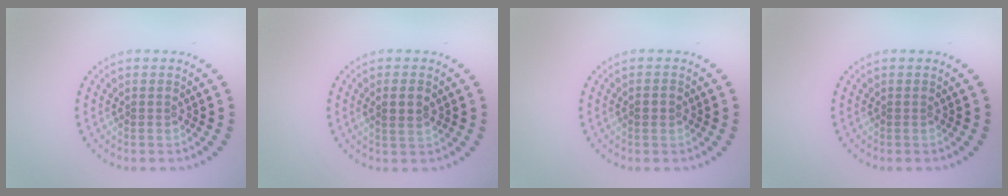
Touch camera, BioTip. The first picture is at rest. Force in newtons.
{"total": 1.9, "press": 1.8, "slide": 0.6}
{"total": 1.4, "press": 1.4, "slide": 0.2}
{"total": 0.0}